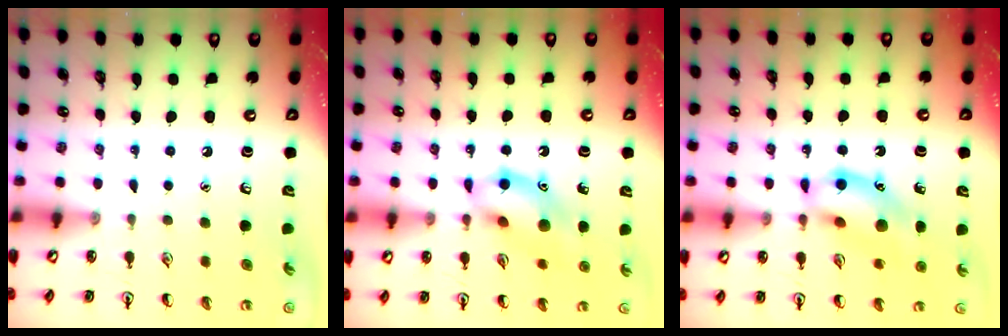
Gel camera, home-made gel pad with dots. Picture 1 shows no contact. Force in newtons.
{"total": 12.0, "press": 11.9, "slide": 1.8}
{"total": 14.1, "press": 13.8, "slide": 2.7}